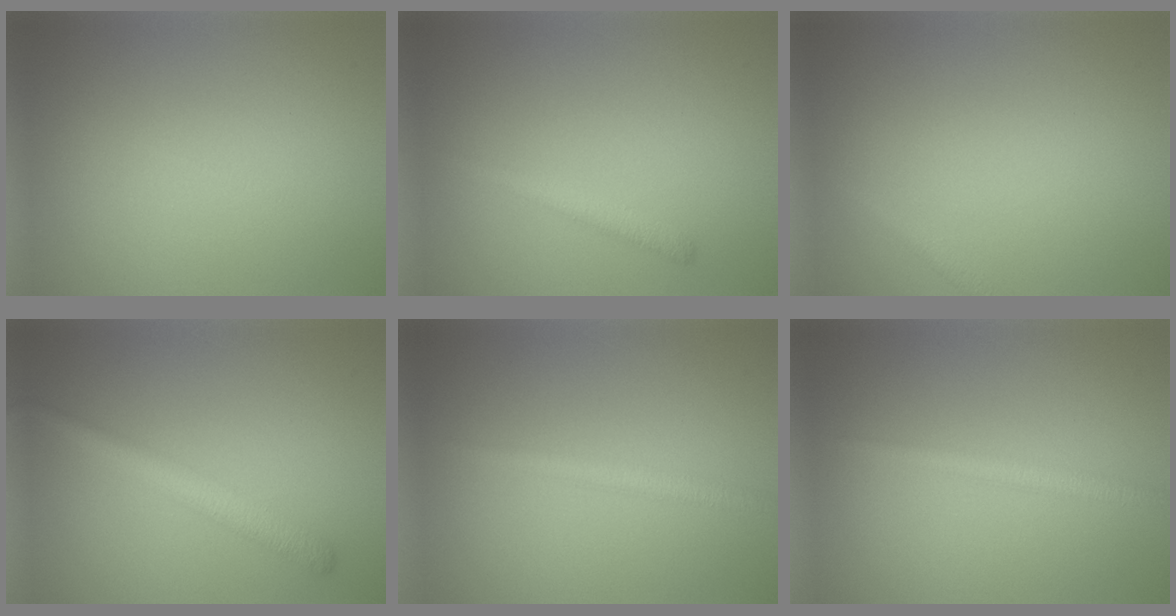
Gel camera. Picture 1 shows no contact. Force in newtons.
{"total": 1.5, "press": 1.5, "slide": 0.1}
{"total": 1.0, "press": 1.0, "slide": 0.0}
{"total": 2.8, "press": 2.8, "slide": 0.0}
{"total": 1.8, "press": 1.8, "slide": 0.1}
{"total": 1.9, "press": 1.9, "slide": 0.0}